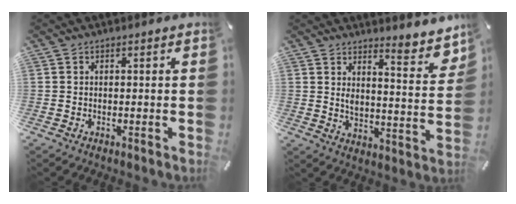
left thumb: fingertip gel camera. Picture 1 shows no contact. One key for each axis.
{"total": 7.8, "fx": 6.7, "fy": 2.8, "fz": 2.9, "tx": -0.037, "ty": -0.071, "tz": 0.113}